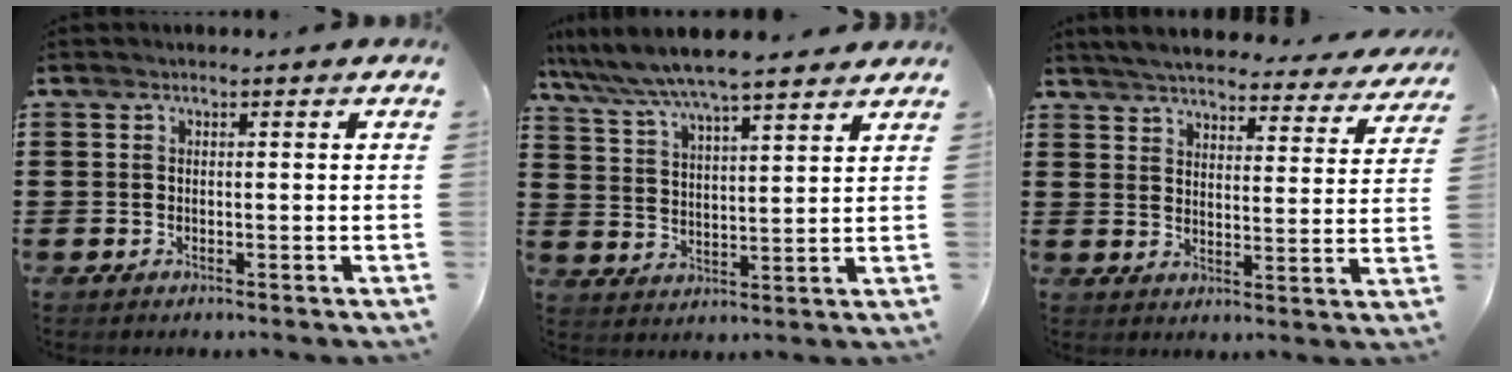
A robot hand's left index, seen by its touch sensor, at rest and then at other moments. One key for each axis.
{"total": 6.7, "fx": 6.0, "fy": 0.3, "fz": 2.8, "tx": -0.079, "ty": -0.026, "tz": 0.104}
{"total": 5.1, "fx": 5.0, "fy": 0.2, "fz": 1.4, "tx": -0.050, "ty": -0.029, "tz": 0.085}